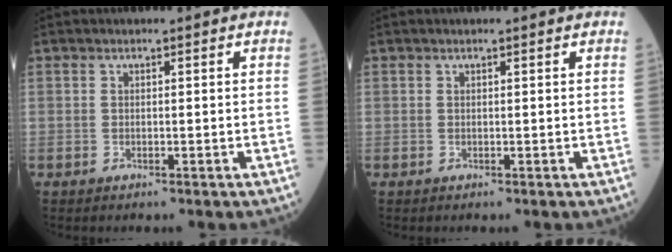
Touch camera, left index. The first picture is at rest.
{"total": 0.0}